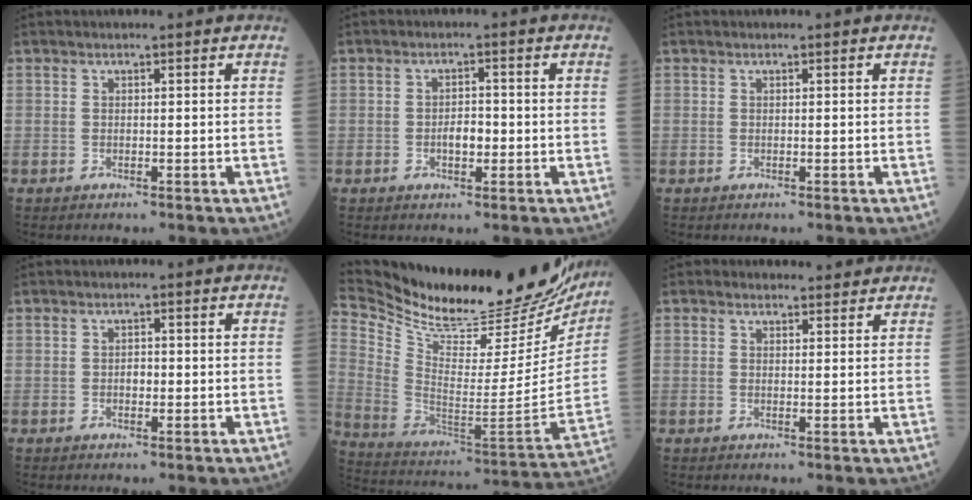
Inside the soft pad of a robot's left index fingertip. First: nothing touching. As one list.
[{"total": 2.7, "force": [-0.7, 1.3, 2.3], "torque": [-0.038, 0.004, -0.011]}, {"total": 0.0}, {"total": 1.3, "force": [-0.2, 0.8, 1.0], "torque": [-0.016, 0.003, -0.003]}, {"total": 34.3, "force": [30.0, 7.4, 15.0], "torque": [-0.271, -0.076, 0.426]}, {"total": 2.5, "force": [2.3, 1.1, 0.1], "torque": [-0.002, 0.009, 0.027]}]